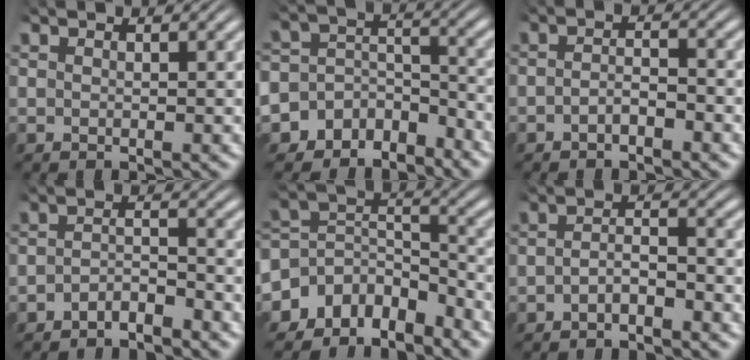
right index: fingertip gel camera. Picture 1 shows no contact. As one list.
[{"total": 10.2, "force": [-5.6, 7.6, 3.8], "torque": [-0.088, -0.033, -0.096]}, {"total": 2.1, "force": [-1.7, 0.8, 1.0], "torque": [-0.013, -0.005, -0.032]}, {"total": 2.9, "force": [-2.6, 0.9, 0.9], "torque": [-0.010, -0.008, -0.048]}, {"total": 10.6, "force": [-3.9, 8.3, 5.2], "torque": [-0.112, -0.043, -0.063]}, {"total": 2.5, "force": [-1.9, 1.0, 1.3], "torque": [-0.022, -0.009, -0.033]}]